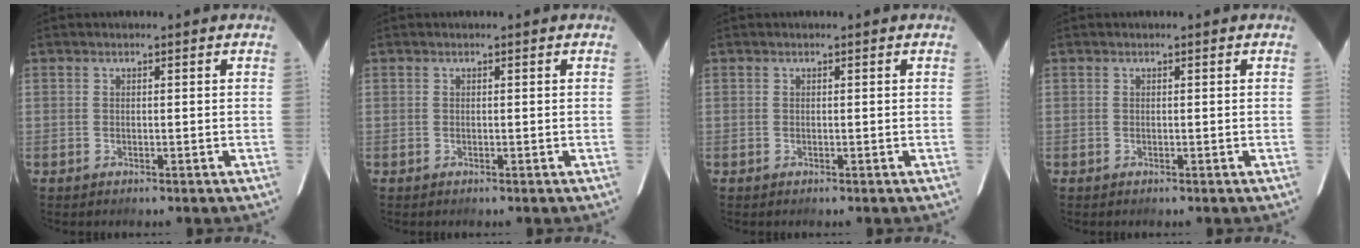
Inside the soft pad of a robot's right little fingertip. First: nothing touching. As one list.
[{"total": 0.0}, {"total": 0.0}, {"total": 0.0}]